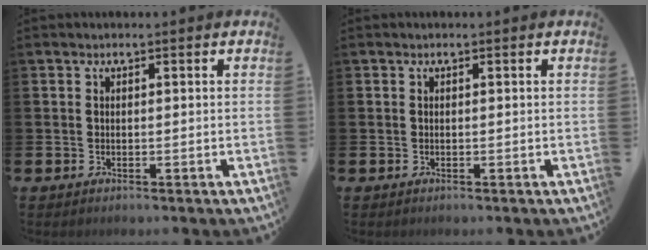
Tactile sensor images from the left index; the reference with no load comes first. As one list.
[{"total": 0.0}]